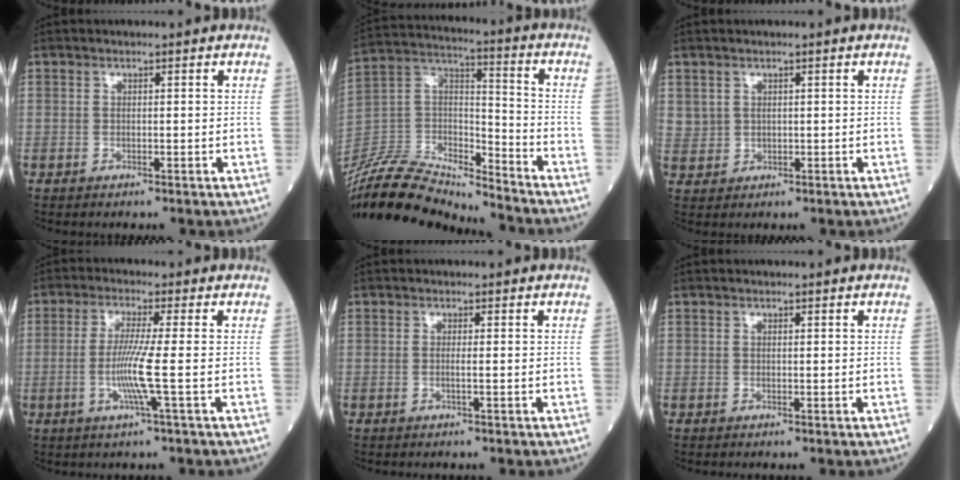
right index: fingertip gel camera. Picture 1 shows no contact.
{"total": 19.6, "force": [-18.8, 1.9, 4.9], "torque": [-0.094, 0.031, -0.339]}
{"total": 2.9, "force": [1.3, 2.6, 0.6], "torque": [-0.007, 0.004, 0.033]}
{"total": 6.3, "force": [-1.2, -1.0, 6.1], "torque": [-0.126, -0.011, -0.029]}
{"total": 0.9, "force": [-0.2, -0.2, 0.9], "torque": [-0.020, -0.001, -0.005]}
{"total": 0.0}